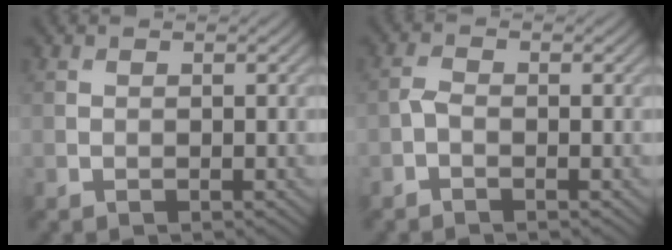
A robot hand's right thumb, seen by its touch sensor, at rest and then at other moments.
{"total": 1.5, "force": [-0.8, 0.7, 1.1], "torque": [-0.026, 0.002, -0.021]}